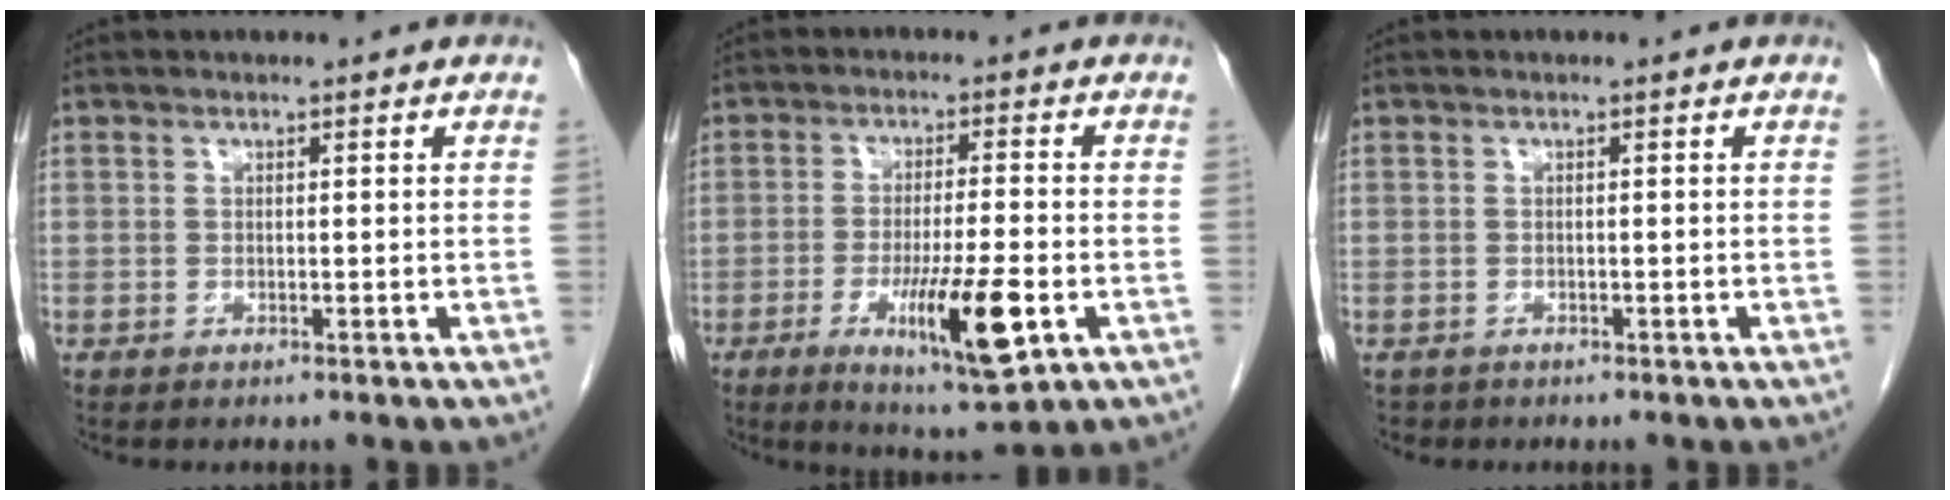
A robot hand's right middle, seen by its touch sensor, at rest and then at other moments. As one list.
[{"total": 11.3, "force": [-4.0, 1.3, 10.5], "torque": [-0.176, -0.027, -0.059]}, {"total": 1.1, "force": [-0.8, 0.7, 0.0], "torque": [-0.011, 0.000, -0.013]}]